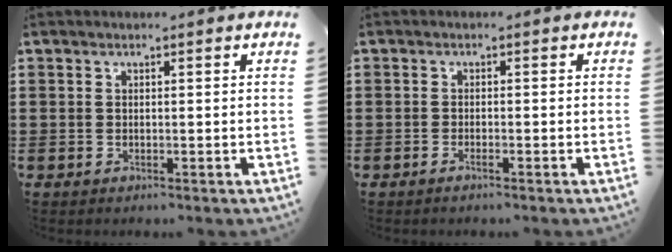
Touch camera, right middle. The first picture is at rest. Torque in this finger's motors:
{"motor_torque": [-0.08, -0.17, -0.03, -0.01]}